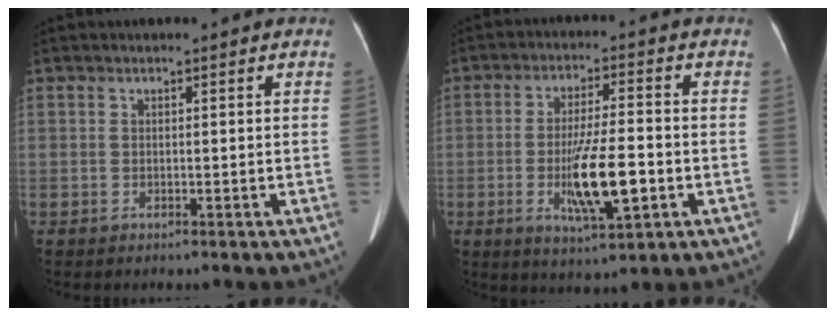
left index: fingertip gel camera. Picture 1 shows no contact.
{"total": 10.1, "force": [-3.0, 1.6, 9.5], "torque": [-0.177, -0.015, -0.047]}